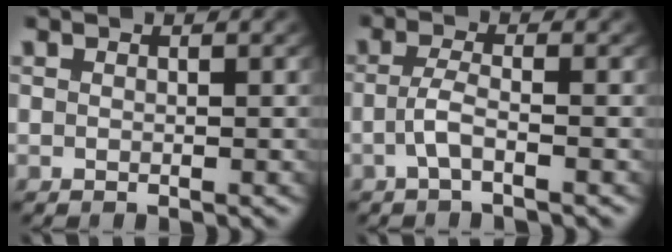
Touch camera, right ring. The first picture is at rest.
{"total": 2.2, "force": [-1.3, 0.0, 1.8], "torque": [-0.041, -0.006, -0.020]}